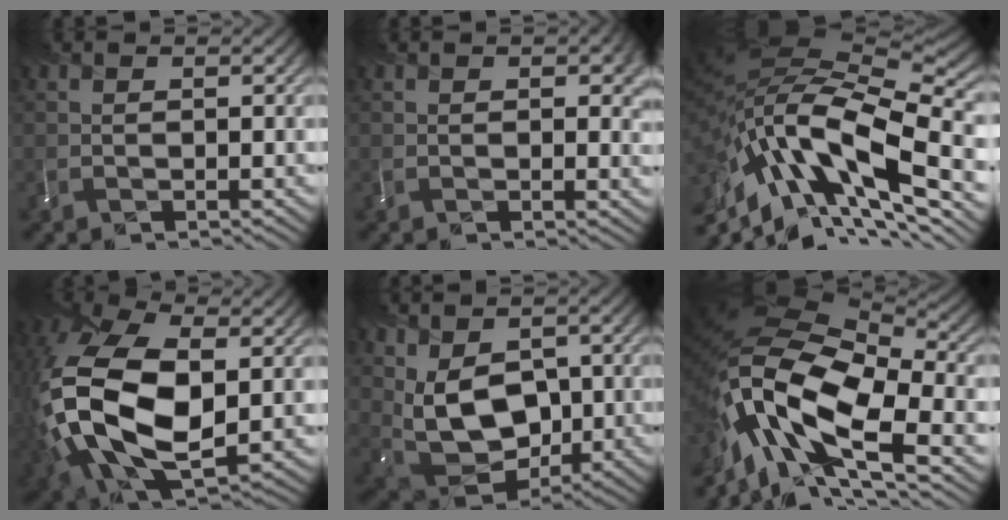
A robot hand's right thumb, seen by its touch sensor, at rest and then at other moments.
{"total": 3.6, "force": [1.1, 2.0, 2.8], "torque": [-0.034, -0.001, 0.022]}
{"total": 18.6, "force": [-5.8, 7.8, 15.8], "torque": [-0.309, -0.007, -0.107]}
{"total": 18.9, "force": [-0.9, 11.4, 15.0], "torque": [-0.357, -0.021, -0.016]}
{"total": 10.3, "force": [1.4, 7.3, 7.1], "torque": [-0.164, -0.017, 0.038]}
{"total": 16.5, "force": [-6.5, 8.2, 12.7], "torque": [-0.269, -0.010, -0.123]}